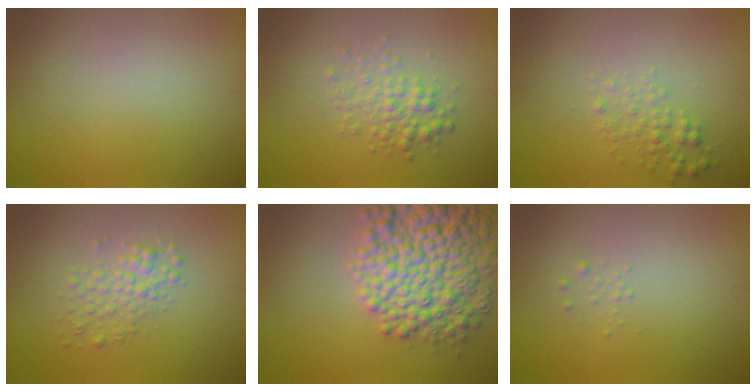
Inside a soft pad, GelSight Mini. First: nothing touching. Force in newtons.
{"total": 2.5, "press": 2.5, "slide": 0.0}
{"total": 1.5, "press": 1.5, "slide": 0.0}
{"total": 2.1, "press": 2.1, "slide": 0.1}
{"total": 9.1, "press": 9.1, "slide": 0.2}
{"total": 0.7, "press": 0.7, "slide": 0.1}